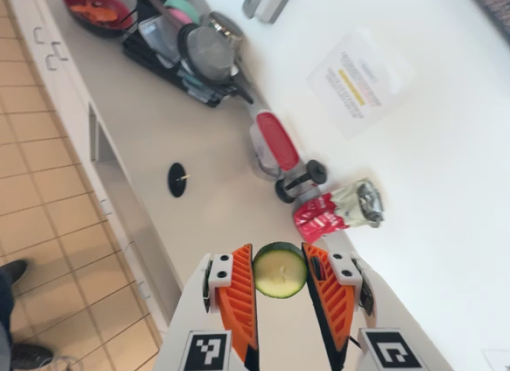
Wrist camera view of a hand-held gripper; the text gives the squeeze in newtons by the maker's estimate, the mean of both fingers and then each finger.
{"total": 8.9, "left": 9.0, "right": 8.8}